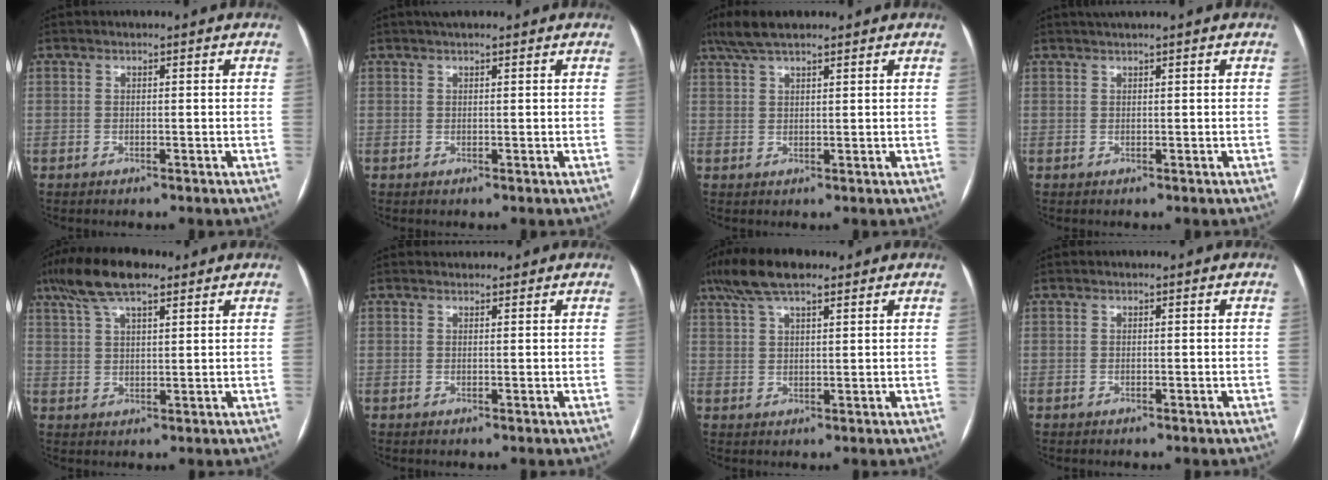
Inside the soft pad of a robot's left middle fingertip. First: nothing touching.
{"total": 2.4, "force": [1.9, 0.5, 1.4], "torque": [-0.021, 0.020, 0.030]}
{"total": 5.9, "force": [4.6, 1.3, 3.5], "torque": [-0.072, 0.024, 0.085]}
{"total": 2.0, "force": [1.6, -0.5, 1.1], "torque": [-0.014, 0.015, 0.032]}
{"total": 10.3, "force": [7.1, 2.9, 6.9], "torque": [-0.139, 0.032, 0.129]}
{"total": 1.5, "force": [1.4, 0.5, 0.0], "torque": [-0.002, 0.016, 0.022]}
{"total": 9.0, "force": [6.4, 2.5, 5.8], "torque": [-0.117, 0.031, 0.115]}
{"total": 0.0}